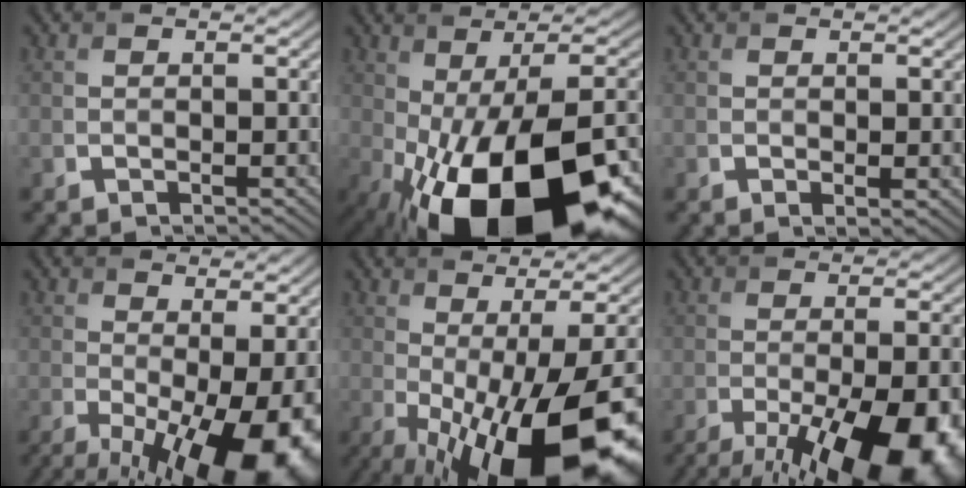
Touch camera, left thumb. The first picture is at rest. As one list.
[{"total": 21.0, "force": [-9.0, 8.6, 16.9], "torque": [-0.260, -0.031, -0.125]}, {"total": 0.9, "force": [0.0, 0.1, 0.9], "torque": [-0.017, -0.004, 0.001]}, {"total": 16.1, "force": [-5.2, 6.3, 13.8], "torque": [-0.202, -0.041, -0.045]}, {"total": 18.7, "force": [-5.9, 5.9, 16.7], "torque": [-0.252, -0.034, -0.071]}, {"total": 17.0, "force": [-9.0, 6.5, 12.8], "torque": [-0.190, -0.048, -0.103]}]